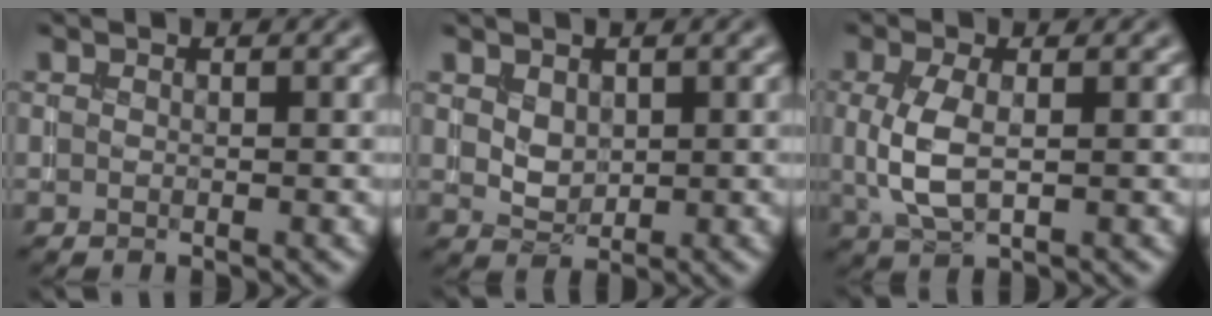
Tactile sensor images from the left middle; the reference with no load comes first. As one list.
[{"total": 1.7, "force": [0.6, 1.3, 1.0], "torque": [-0.019, -0.005, 0.017]}, {"total": 3.8, "force": [0.2, 1.7, 3.4], "torque": [-0.083, 0.000, 0.003]}]